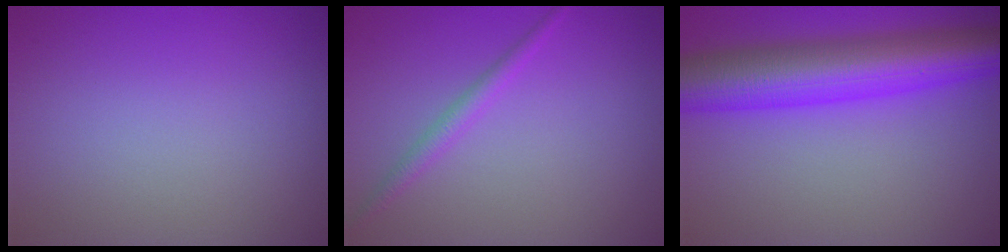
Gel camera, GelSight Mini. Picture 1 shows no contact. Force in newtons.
{"total": 1.6, "press": 1.6, "slide": 0.0}
{"total": 10.0, "press": 10.0, "slide": 0.1}